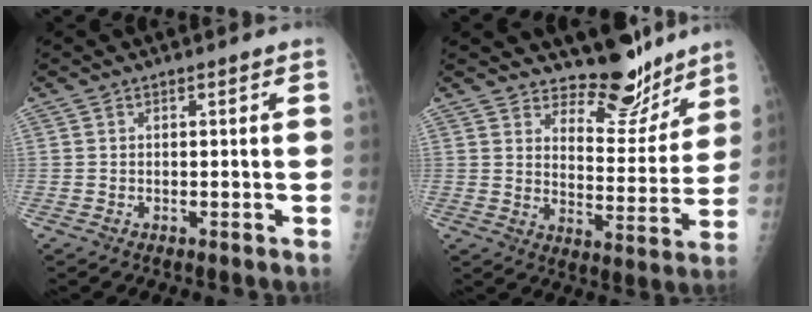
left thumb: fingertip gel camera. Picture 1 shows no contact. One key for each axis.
{"total": 11.2, "fx": 10.0, "fy": 4.3, "fz": 2.6, "tx": 0.002, "ty": -0.093, "tz": 0.150}